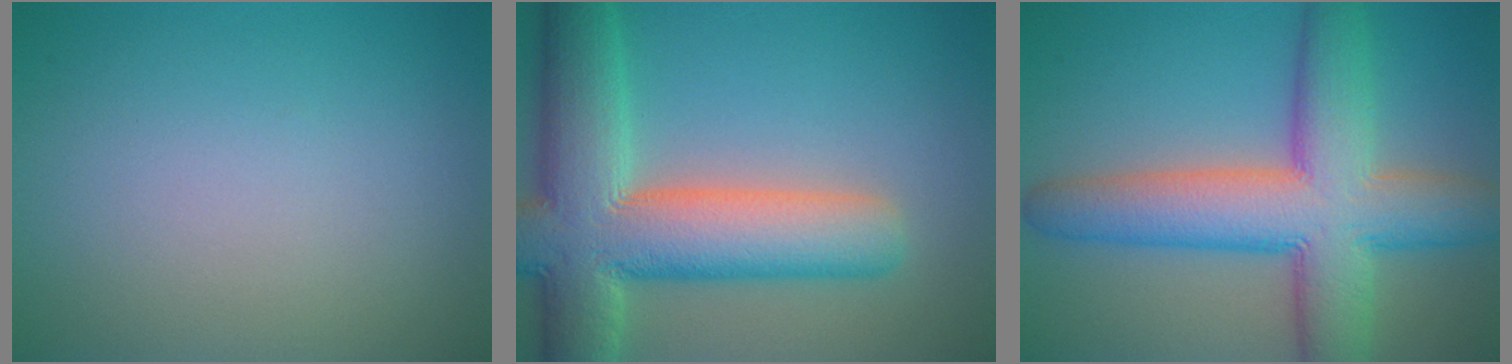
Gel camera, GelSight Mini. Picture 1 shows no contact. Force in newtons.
{"total": 11.8, "press": 11.8, "slide": 0.9}
{"total": 10.7, "press": 10.7, "slide": 0.4}